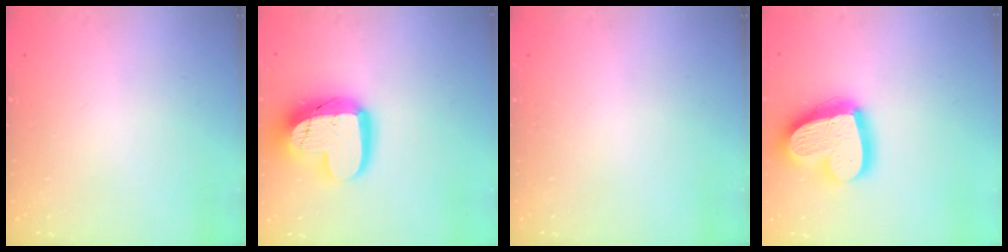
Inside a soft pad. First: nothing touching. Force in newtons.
{"total": 18.3, "press": 18.2, "slide": 1.4}
{"total": 0.0}
{"total": 20.8, "press": 20.7, "slide": 1.9}